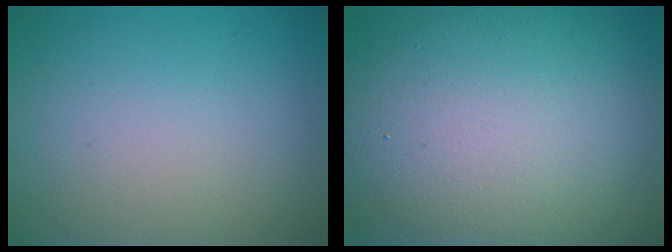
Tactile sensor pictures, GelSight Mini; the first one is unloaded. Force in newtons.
{"total": 16.9, "press": 16.9, "slide": 0.6}